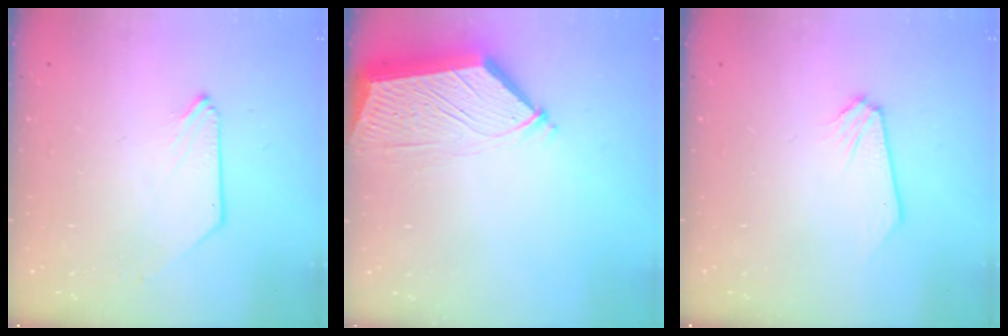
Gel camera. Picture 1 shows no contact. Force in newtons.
{"total": 7.3, "press": 7.3, "slide": 1.0}
{"total": 0.0}